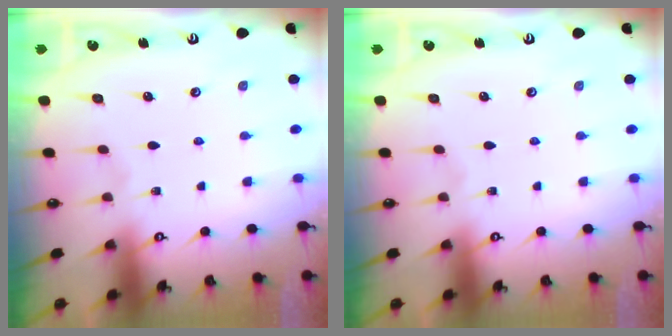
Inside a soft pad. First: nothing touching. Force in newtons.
{"total": 0.0}